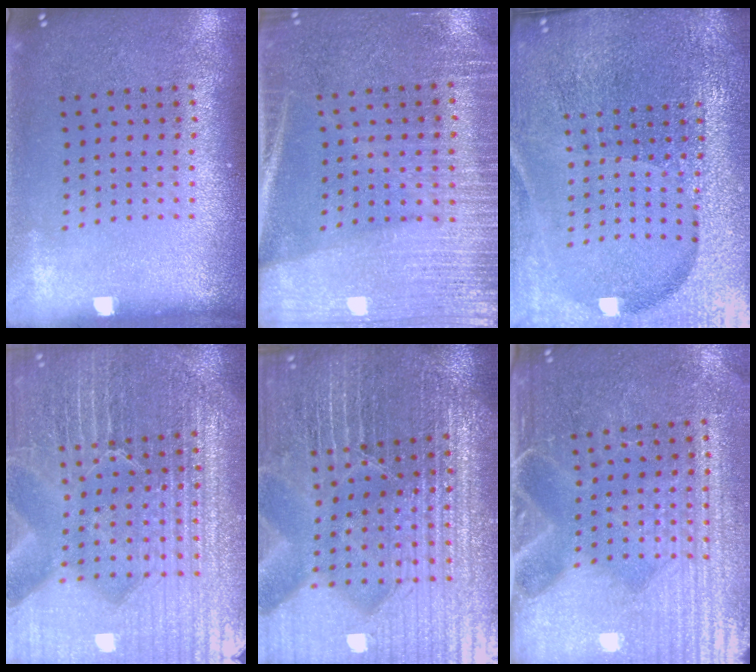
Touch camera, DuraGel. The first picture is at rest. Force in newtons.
{"total": 3.5, "press": 3.1, "slide": 1.7}
{"total": 5.6, "press": 5.1, "slide": 2.3}
{"total": 6.7, "press": 5.8, "slide": 3.3}
{"total": 7.0, "press": 6.2, "slide": 3.4}
{"total": 4.6, "press": 4.2, "slide": 1.8}